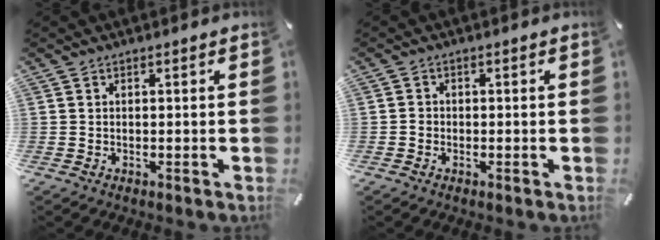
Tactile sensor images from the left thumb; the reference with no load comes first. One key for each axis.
{"total": 1.1, "fx": -0.5, "fy": 1.0, "fz": 0.4, "tx": -0.008, "ty": 0.002, "tz": -0.011}